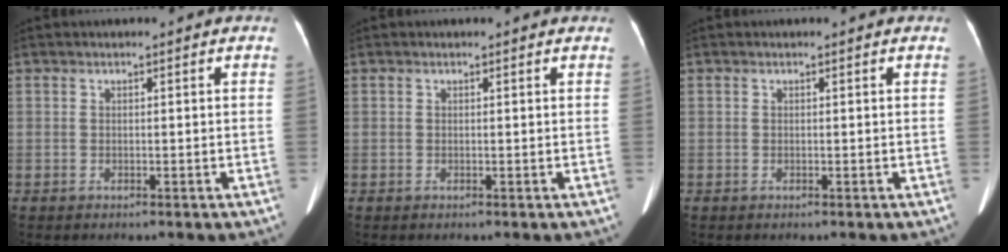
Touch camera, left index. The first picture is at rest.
{"total": 0.8, "force": [0.7, 0.1, 0.1], "torque": [-0.008, -0.001, 0.001]}
{"total": 0.0}